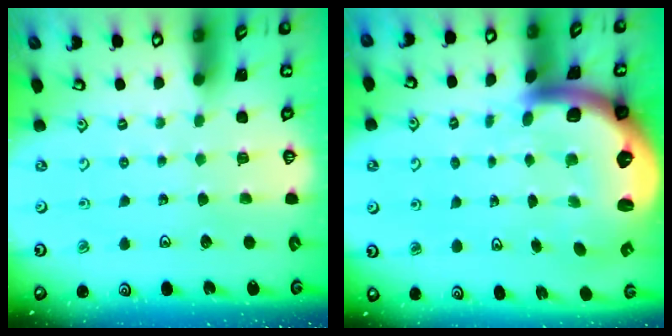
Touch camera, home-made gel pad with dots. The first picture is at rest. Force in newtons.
{"total": 8.8, "press": 8.6, "slide": 1.9}